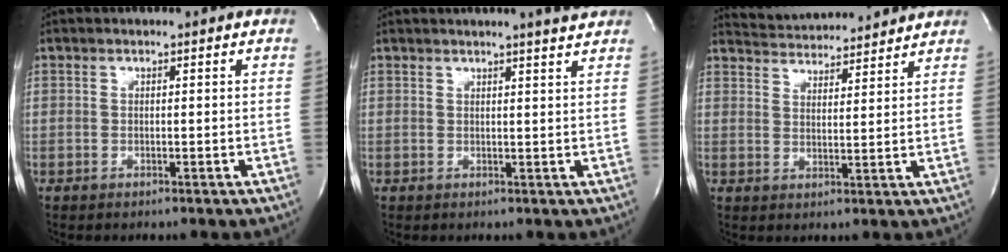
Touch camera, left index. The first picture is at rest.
{"total": 4.2, "force": [3.8, -0.7, 1.7], "torque": [-0.028, -0.003, 0.035]}
{"total": 11.6, "force": [11.2, 1.4, 2.6], "torque": [-0.050, 0.017, 0.161]}